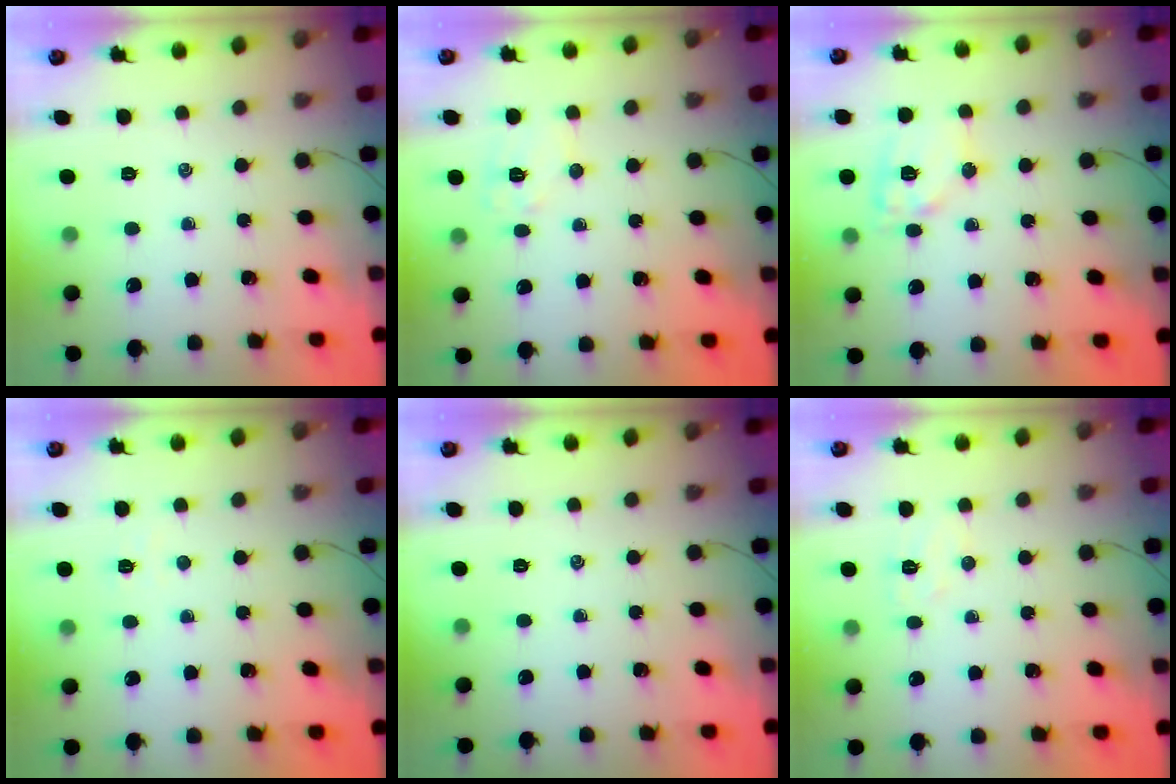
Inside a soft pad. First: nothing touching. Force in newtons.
{"total": 7.1, "press": 7.0, "slide": 0.9}
{"total": 11.9, "press": 11.8, "slide": 1.3}
{"total": 1.8, "press": 1.7, "slide": 0.5}
{"total": 0.0}
{"total": 5.0, "press": 4.9, "slide": 1.0}